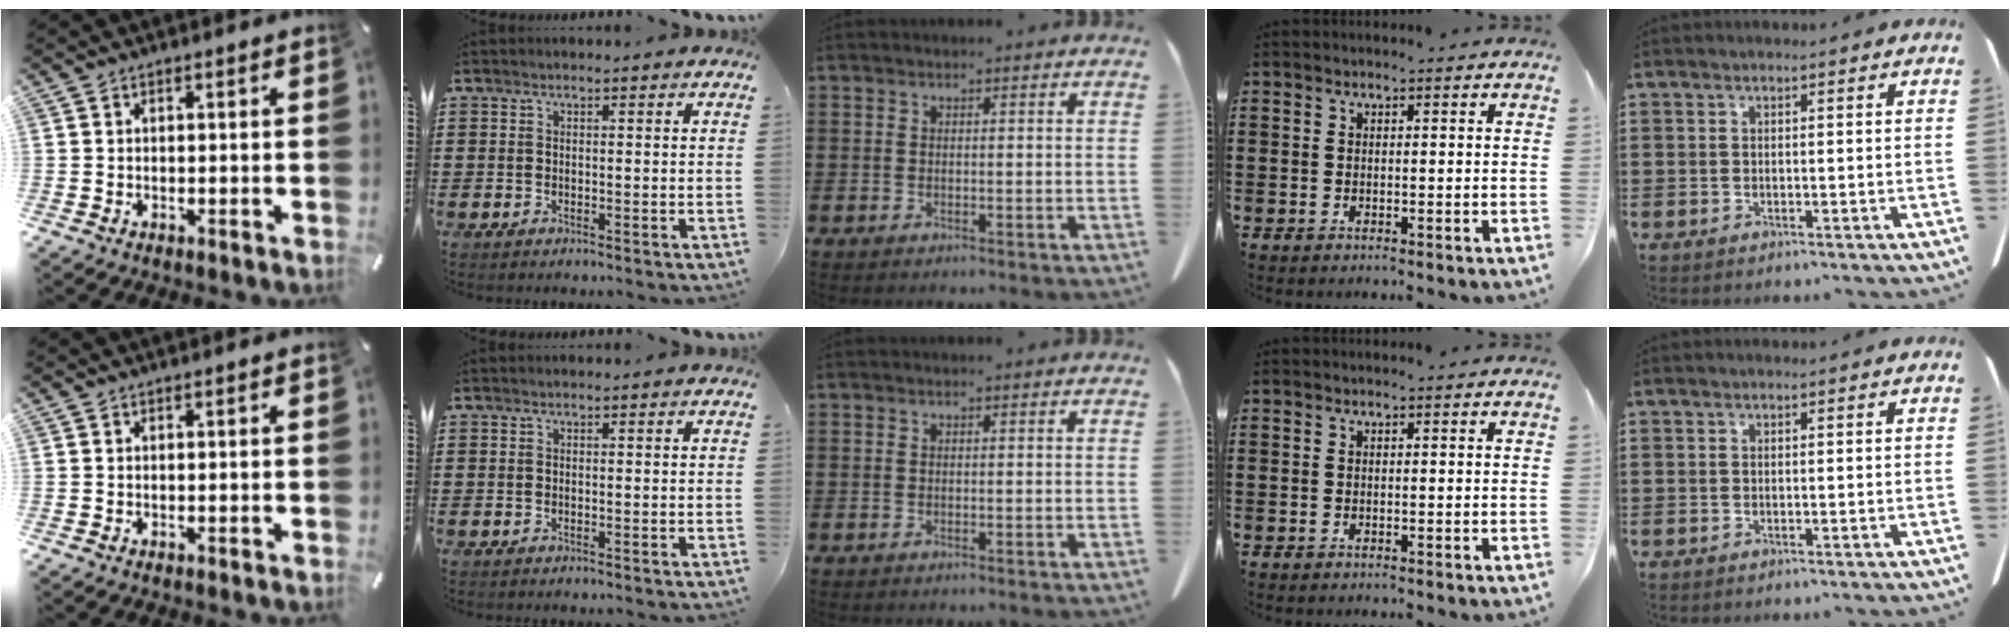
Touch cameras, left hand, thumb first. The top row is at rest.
{}